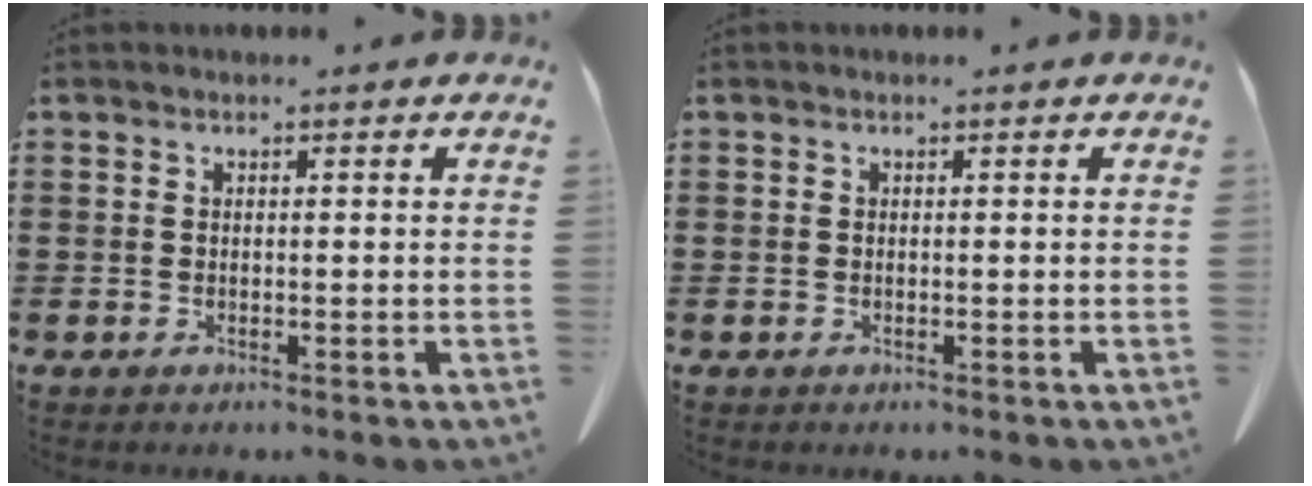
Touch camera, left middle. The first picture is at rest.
{"total": 0.0}